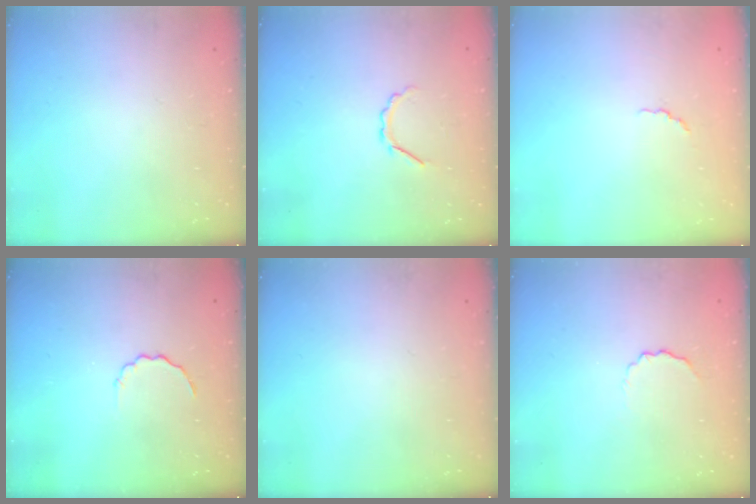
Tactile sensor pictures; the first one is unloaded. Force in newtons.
{"total": 2.9, "press": 2.7, "slide": 0.8}
{"total": 1.4, "press": 1.2, "slide": 0.6}
{"total": 2.9, "press": 2.8, "slide": 0.8}
{"total": 0.0}
{"total": 3.7, "press": 3.6, "slide": 0.8}